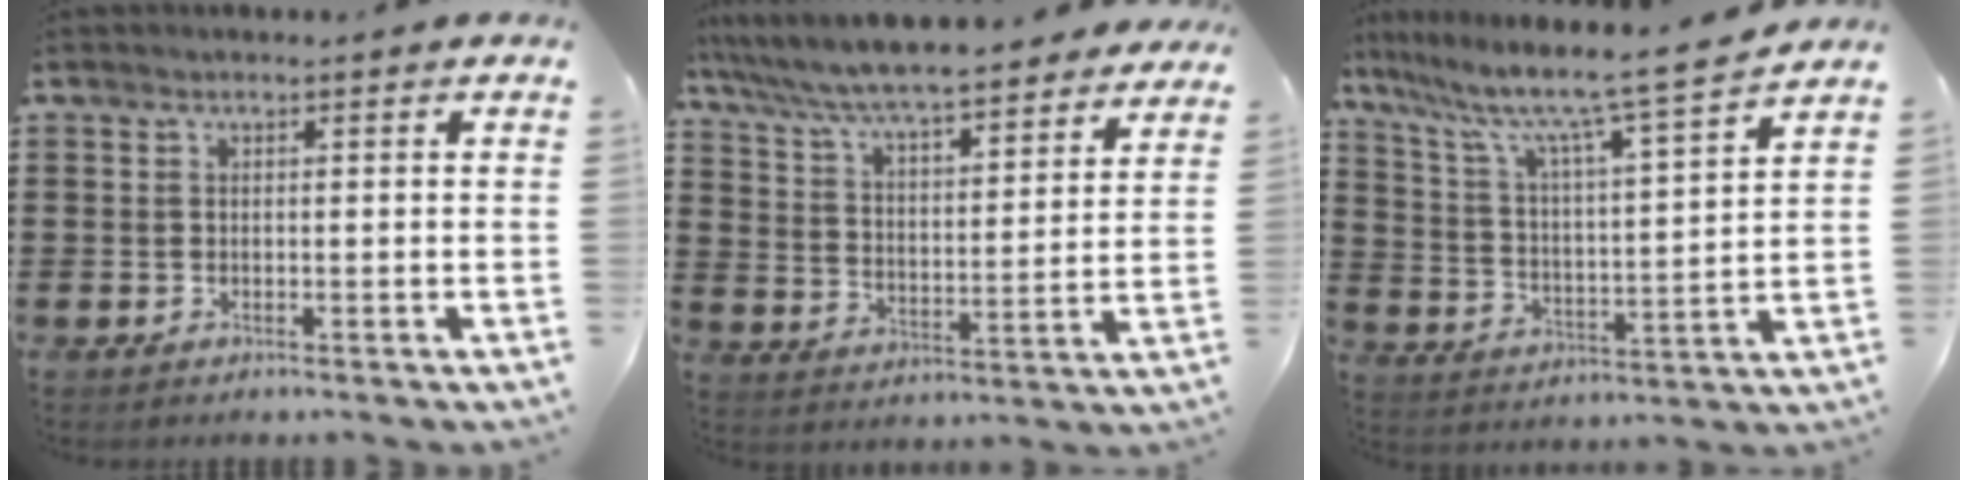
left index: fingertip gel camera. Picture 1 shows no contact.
{"total": 6.8, "force": [6.4, 0.2, 2.3], "torque": [-0.073, -0.044, 0.107]}
{"total": 8.0, "force": [6.7, 0.0, 4.4], "torque": [-0.108, -0.057, 0.099]}